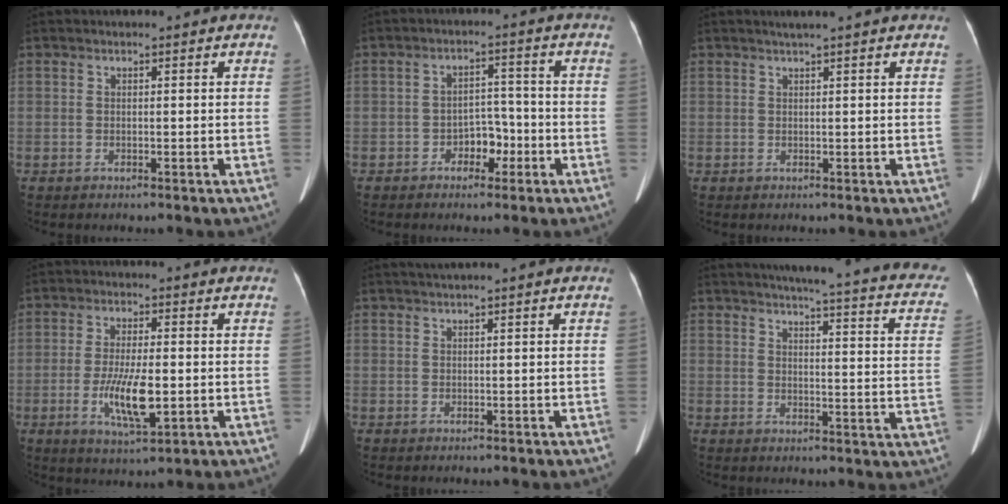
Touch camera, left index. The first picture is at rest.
{"total": 4.2, "force": [-2.2, 2.5, 2.5], "torque": [-0.036, 0.014, -0.034]}
{"total": 1.7, "force": [1.3, -0.4, 1.0], "torque": [-0.016, 0.009, 0.028]}
{"total": 7.9, "force": [-1.8, 1.8, 7.5], "torque": [-0.145, -0.013, -0.027]}
{"total": 1.2, "force": [0.8, -0.3, 0.8], "torque": [-0.021, 0.011, 0.021]}
{"total": 21.7, "force": [18.2, 2.3, 11.5], "torque": [-0.142, -0.037, 0.192]}